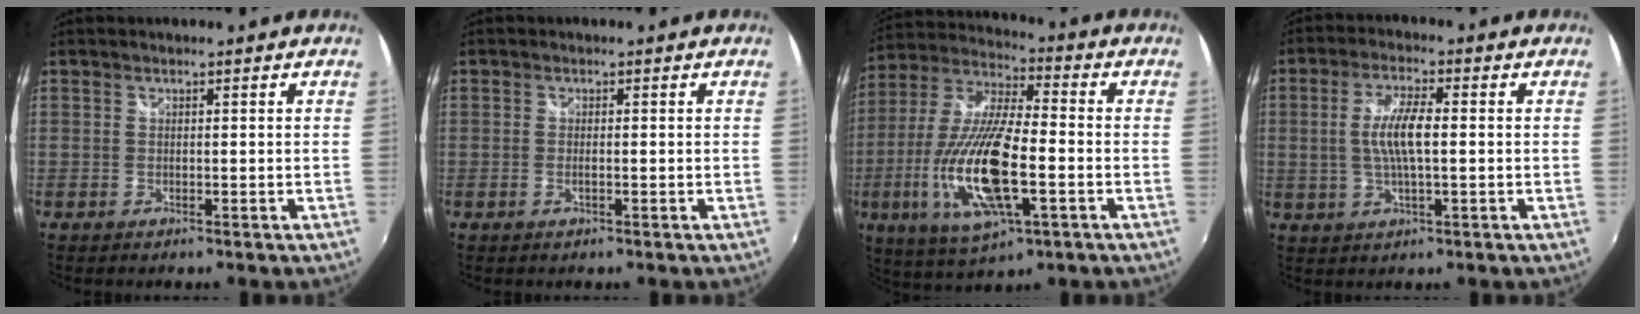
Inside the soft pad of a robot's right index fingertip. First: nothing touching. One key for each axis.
{"total": 1.0, "fx": -0.3, "fy": 0.2, "fz": 0.9, "tx": -0.019, "ty": -0.001, "tz": -0.007}
{"total": 20.0, "fx": -5.5, "fy": 6.1, "fz": 18.2, "tx": -0.376, "ty": -0.024, "tz": -0.101}
{"total": 7.3, "fx": 0.1, "fy": 2.0, "fz": 7.0, "tx": -0.136, "ty": 0.001, "tz": 0.004}